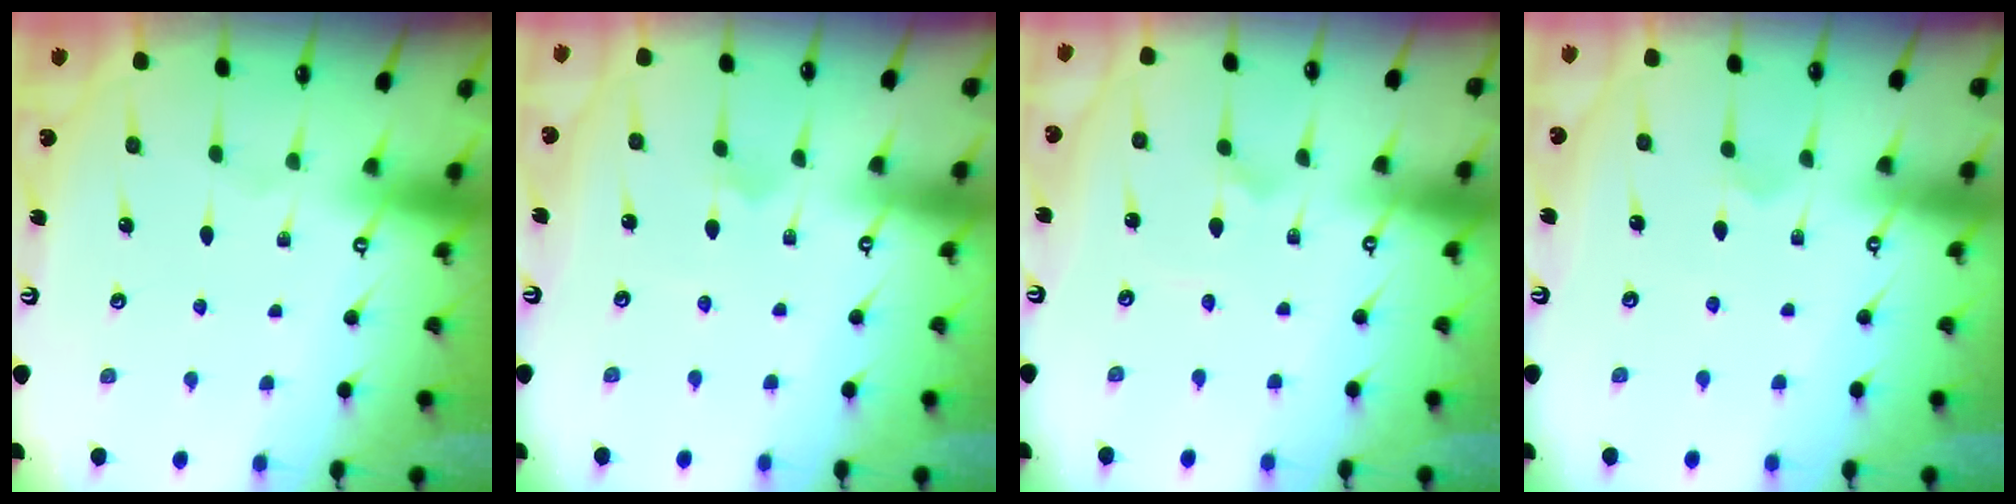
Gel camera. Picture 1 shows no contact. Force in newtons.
{"total": 2.5, "press": 2.5, "slide": 0.1}
{"total": 0.9, "press": 0.9, "slide": 0.0}
{"total": 2.5, "press": 2.5, "slide": 0.5}